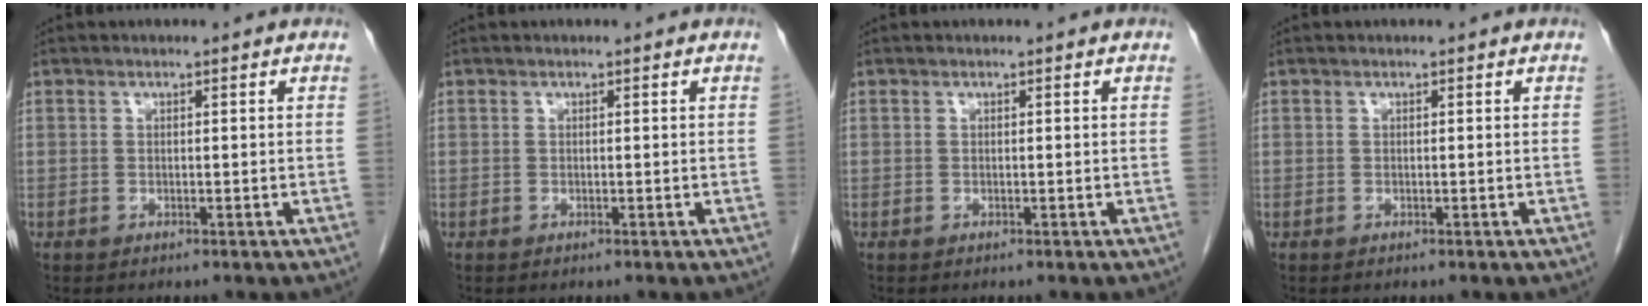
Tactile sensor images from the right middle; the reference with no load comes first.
{"total": 0.0}
{"total": 0.0}
{"total": 0.0}